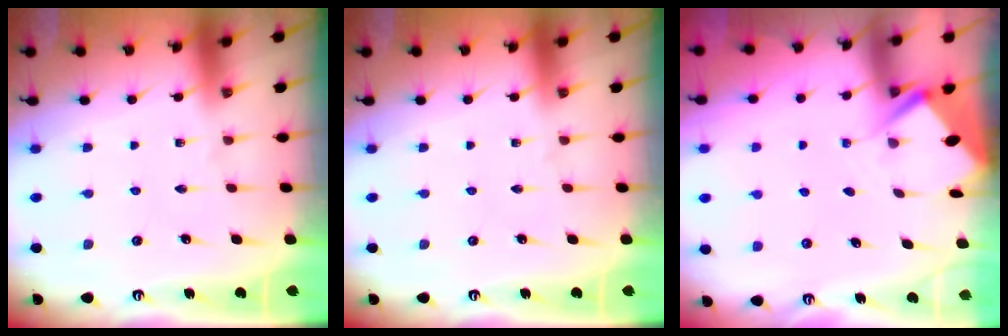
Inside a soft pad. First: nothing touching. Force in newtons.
{"total": 0.0}
{"total": 2.9, "press": 2.8, "slide": 0.3}